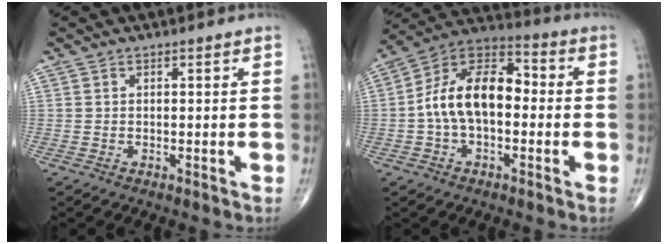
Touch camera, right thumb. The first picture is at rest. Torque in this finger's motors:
{"motor_torque": [0.19, 0.19, 0.85, -0.26, 0.40]}